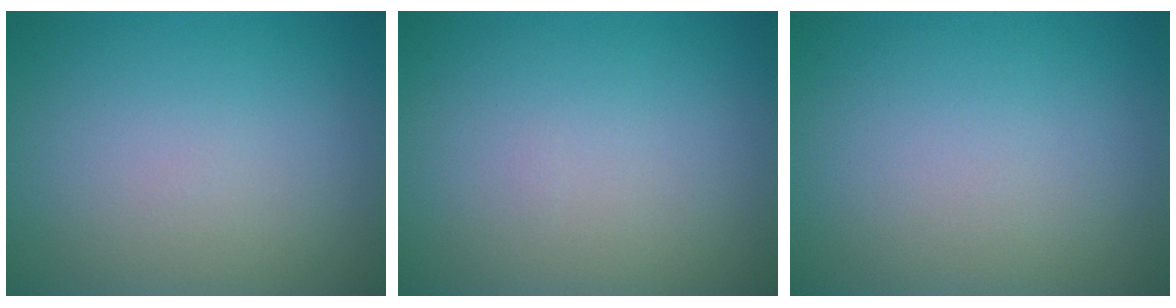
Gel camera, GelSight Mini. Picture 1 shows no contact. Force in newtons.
{"total": 0.0}
{"total": 0.0}